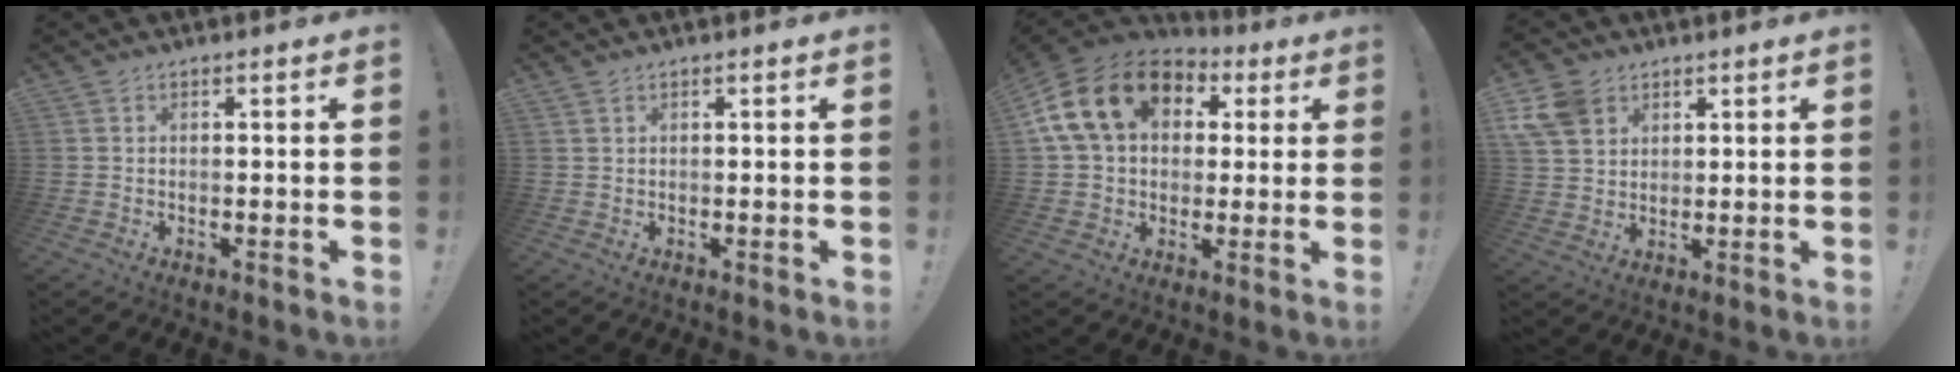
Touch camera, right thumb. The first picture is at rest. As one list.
[{"total": 0.6, "force": [0.4, 0.3, 0.2], "torque": [-0.006, 0.000, 0.008]}, {"total": 19.1, "force": [6.0, 13.5, 12.1], "torque": [-0.204, -0.002, 0.111]}, {"total": 9.7, "force": [4.9, 7.1, 4.3], "torque": [-0.093, -0.018, 0.101]}]